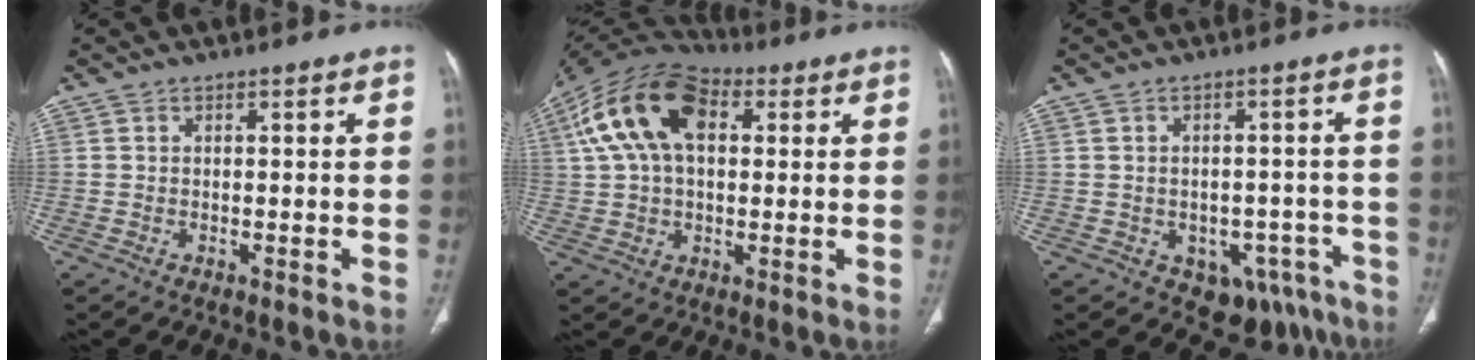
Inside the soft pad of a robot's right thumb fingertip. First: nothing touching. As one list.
[{"total": 17.5, "force": [4.8, 10.5, 13.2], "torque": [-0.241, 0.029, 0.077]}, {"total": 9.9, "force": [-5.6, 6.8, 4.7], "torque": [-0.021, 0.036, -0.066]}]